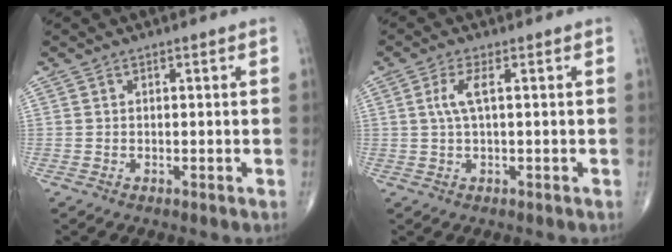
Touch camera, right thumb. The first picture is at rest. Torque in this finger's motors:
{"motor_torque": [0.03, 0.03, 0.23, -0.03, 0.06]}